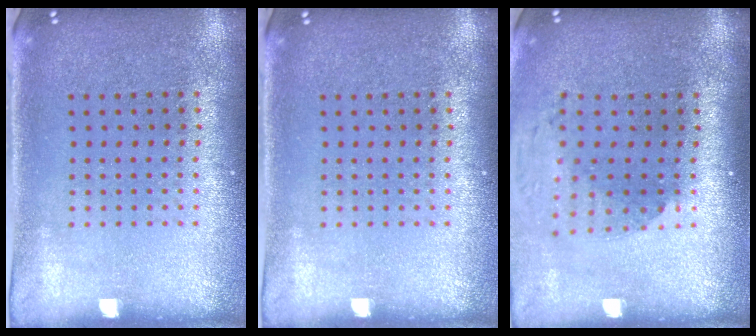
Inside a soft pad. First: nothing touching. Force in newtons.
{"total": 0.0}
{"total": 1.6, "press": 1.3, "slide": 0.9}